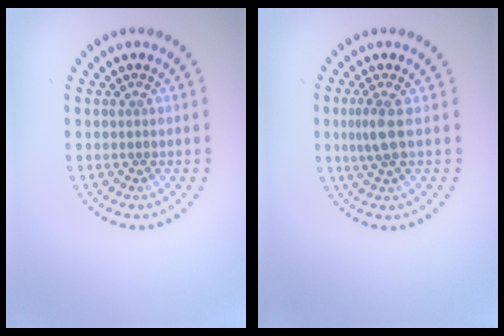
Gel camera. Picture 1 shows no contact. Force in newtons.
{"total": 2.1, "press": 1.8, "slide": 1.2}